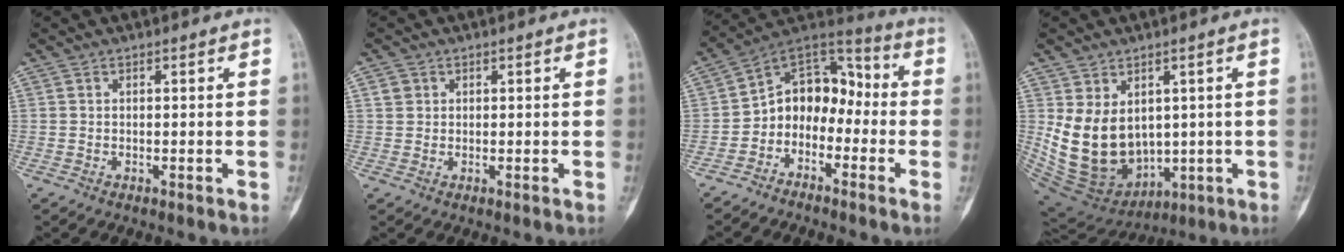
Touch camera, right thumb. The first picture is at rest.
{"total": 1.8, "force": [0.6, 1.6, 0.4], "torque": [0.003, 0.000, 0.008]}
{"total": 11.5, "force": [-3.0, 8.7, 6.9], "torque": [-0.069, 0.077, -0.071]}
{"total": 15.3, "force": [1.5, 11.3, 10.1], "torque": [-0.146, -0.018, 0.070]}